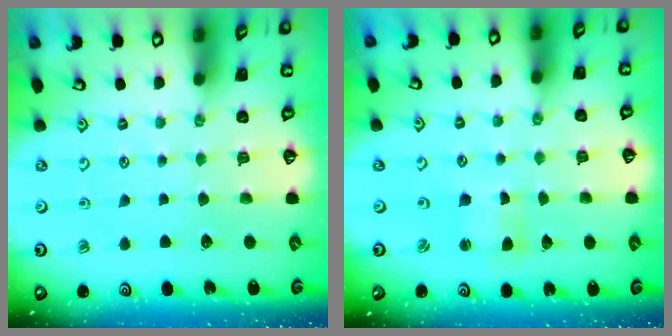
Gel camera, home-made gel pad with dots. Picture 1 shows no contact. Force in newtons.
{"total": 2.2, "press": 2.2, "slide": 0.3}